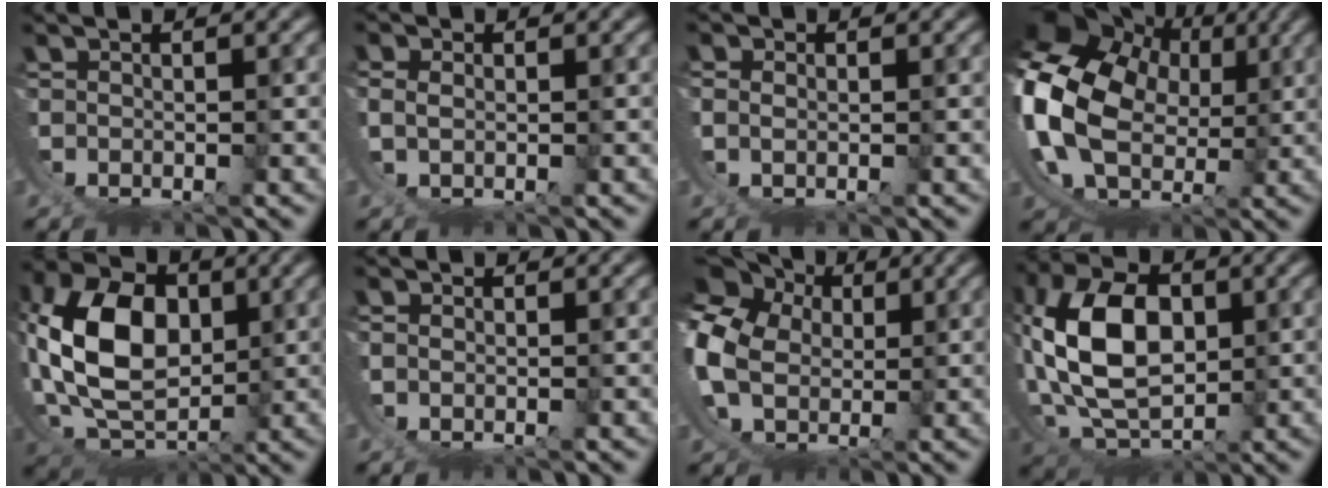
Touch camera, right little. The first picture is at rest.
{"total": 1.5, "force": [0.9, 0.7, 0.9], "torque": [-0.027, 0.000, 0.017]}
{"total": 0.9, "force": [0.7, 0.3, 0.5], "torque": [-0.014, 0.000, 0.012]}
{"total": 19.7, "force": [6.1, 15.3, 10.7], "torque": [-0.271, -0.014, 0.094]}
{"total": 11.6, "force": [3.1, 7.3, 8.5], "torque": [-0.208, -0.036, 0.078]}
{"total": 0.6, "force": [0.2, 0.5, 0.2], "torque": [-0.009, -0.001, 0.003]}
{"total": 12.8, "force": [3.6, 10.8, 5.8], "torque": [-0.155, -0.015, 0.051]}
{"total": 10.6, "force": [3.2, 6.3, 8.0], "torque": [-0.195, -0.034, 0.082]}